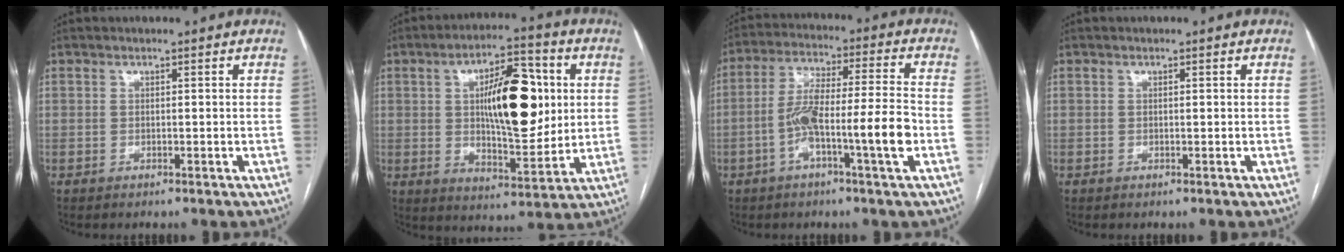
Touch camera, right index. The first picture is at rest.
{"total": 15.4, "force": [2.8, 5.2, 14.2], "torque": [-0.227, 0.016, 0.047]}
{"total": 12.0, "force": [-3.7, 0.5, 11.4], "torque": [-0.208, 0.015, -0.068]}
{"total": 0.0}